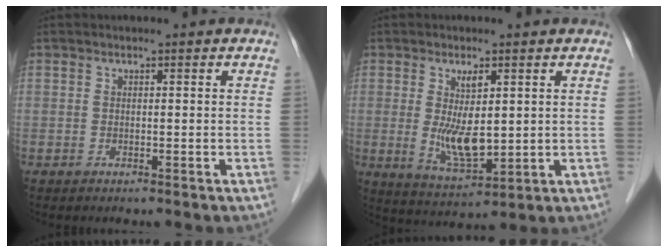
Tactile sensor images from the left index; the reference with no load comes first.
{"total": 7.0, "force": [0.7, 2.5, 6.5], "torque": [-0.131, -0.009, 0.026]}